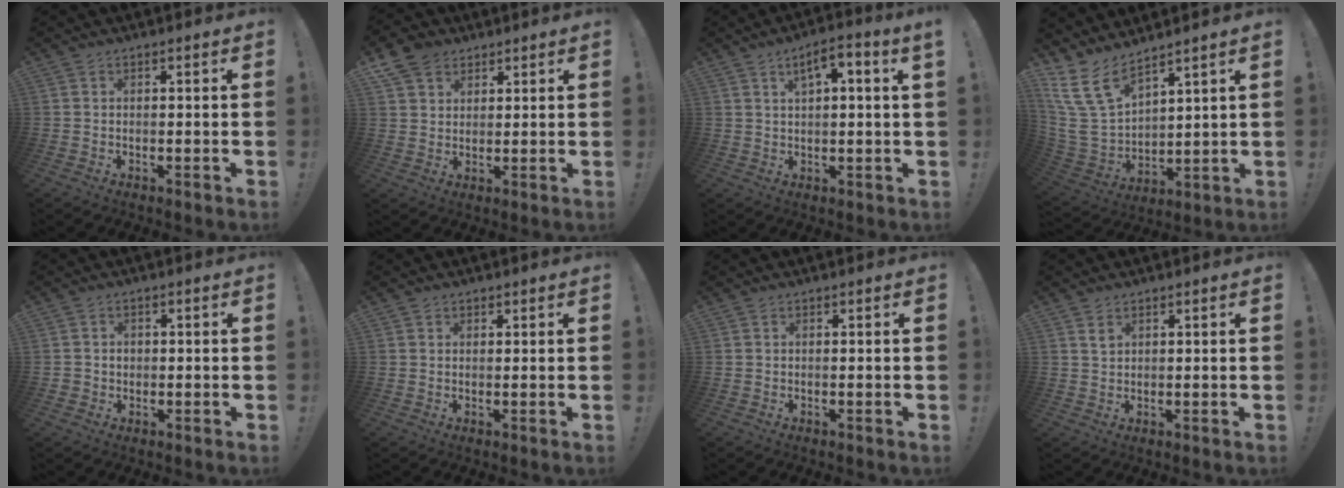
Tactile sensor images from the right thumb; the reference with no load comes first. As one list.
[{"total": 7.6, "force": [4.9, 5.3, 2.3], "torque": [-0.040, -0.023, 0.098]}, {"total": 5.0, "force": [2.1, 0.7, 4.5], "torque": [-0.064, -0.010, 0.029]}, {"total": 13.7, "force": [9.3, 6.8, 7.5], "torque": [-0.166, -0.066, 0.176]}, {"total": 2.1, "force": [-0.1, 2.0, 0.7], "torque": [-0.004, 0.000, -0.003]}, {"total": 0.9, "force": [0.7, 0.6, 0.0], "torque": [0.004, -0.002, 0.013]}, {"total": 0.0}, {"total": 1.8, "force": [1.2, 1.0, 0.9], "torque": [-0.005, -0.008, 0.020]}]